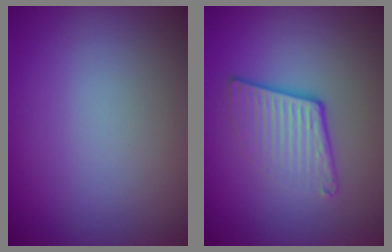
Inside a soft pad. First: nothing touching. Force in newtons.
{"total": 3.9, "press": 2.6, "slide": 2.9}